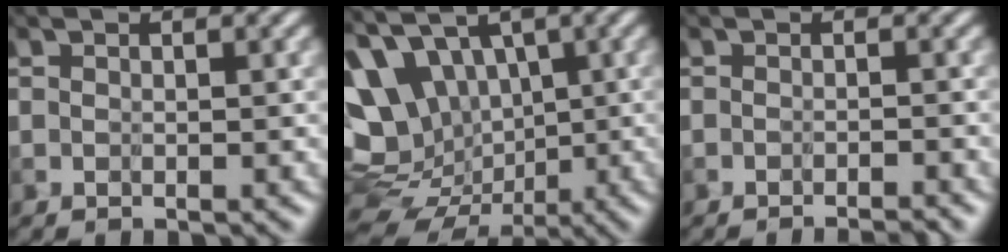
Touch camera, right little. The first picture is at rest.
{"total": 13.7, "force": [0.2, 10.4, 9.0], "torque": [-0.170, 0.007, 0.009]}
{"total": 2.6, "force": [-2.5, -0.7, -0.1], "torque": [0.016, -0.001, -0.038]}